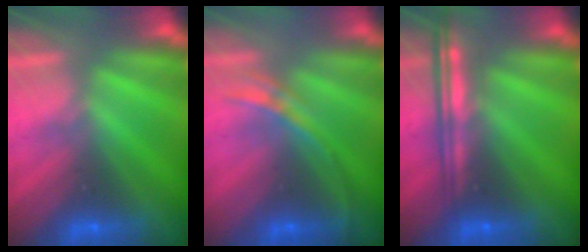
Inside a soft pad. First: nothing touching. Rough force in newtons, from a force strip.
{"total": 2.8}
{"total": 8.4}